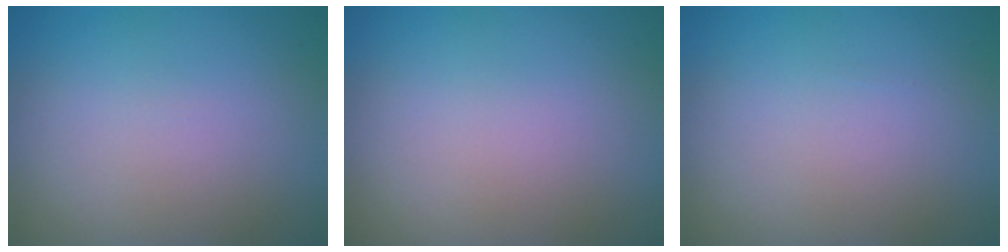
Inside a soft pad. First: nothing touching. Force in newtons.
{"total": 0.0}
{"total": 0.0}